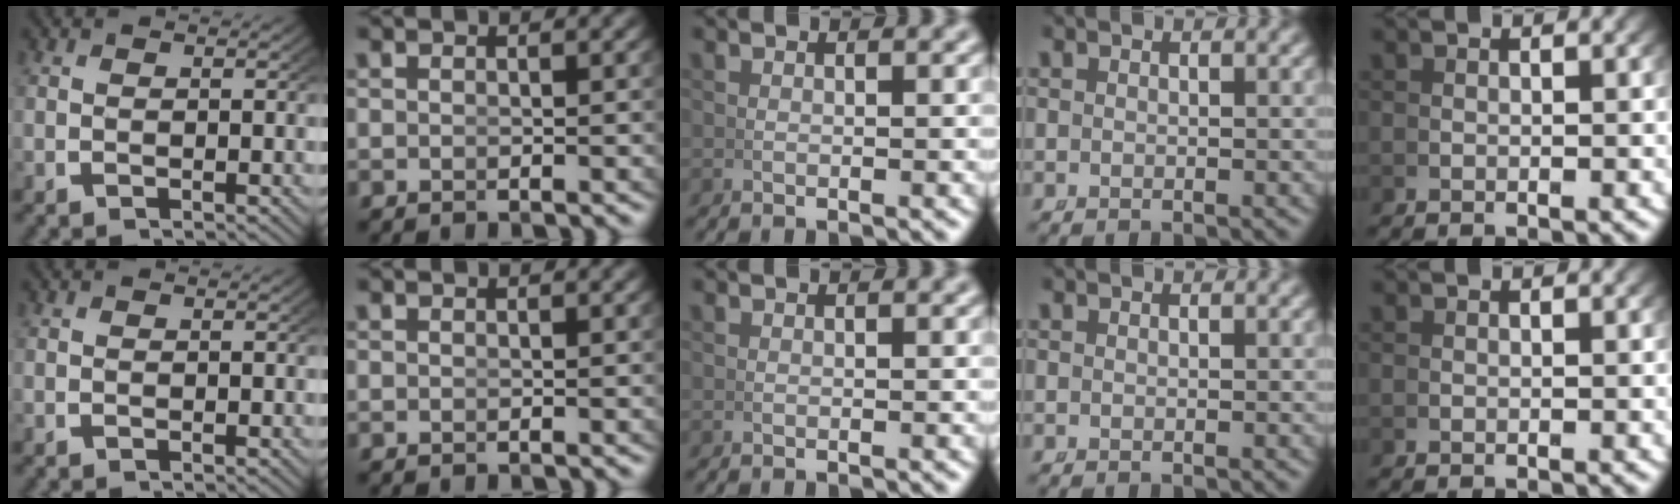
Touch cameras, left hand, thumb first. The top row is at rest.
{}